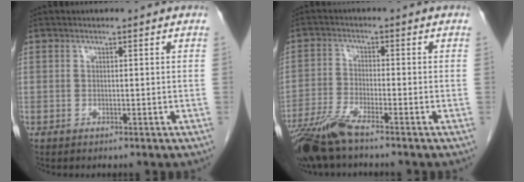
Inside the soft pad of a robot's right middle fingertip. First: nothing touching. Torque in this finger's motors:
{"motor_torque": [-0.09, -0.47, 0.07, 0.04]}